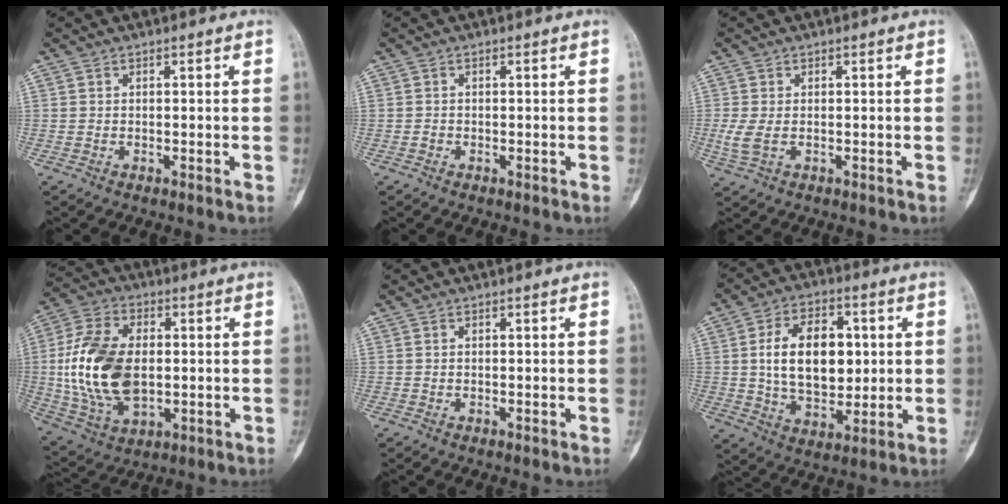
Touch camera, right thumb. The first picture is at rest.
{"total": 0.5, "force": [-0.3, 0.4, 0.1], "torque": [-0.001, 0.002, -0.007]}
{"total": 3.3, "force": [-0.4, 1.9, 2.7], "torque": [-0.081, -0.003, -0.004]}
{"total": 18.5, "force": [0.1, 11.2, 14.7], "torque": [-0.288, -0.001, 0.008]}
{"total": 0.0}
{"total": 15.4, "force": [2.0, 9.6, 11.9], "torque": [-0.163, -0.004, 0.034]}